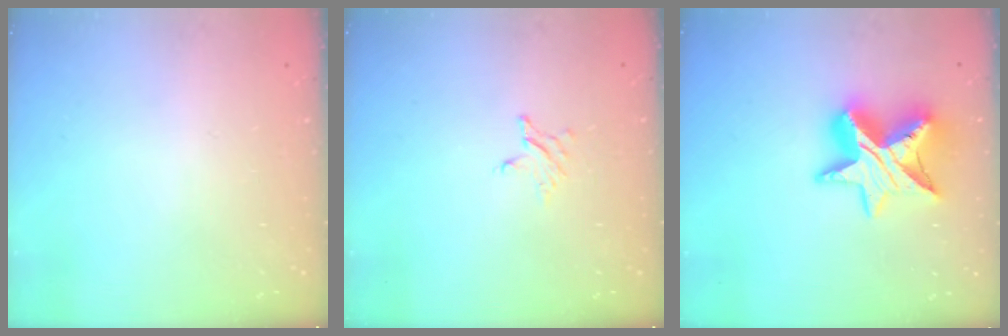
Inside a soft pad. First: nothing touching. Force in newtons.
{"total": 2.7, "press": 2.7, "slide": 0.3}
{"total": 15.2, "press": 15.1, "slide": 1.1}